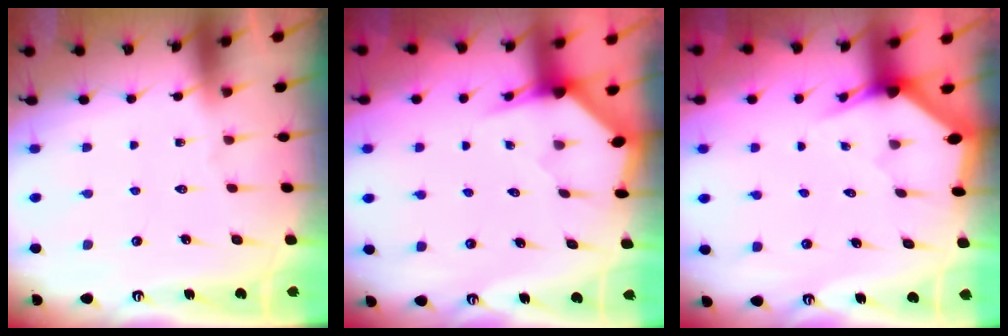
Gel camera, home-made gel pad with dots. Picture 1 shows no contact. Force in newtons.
{"total": 3.1, "press": 3.1, "slide": 0.3}
{"total": 2.9, "press": 2.9, "slide": 0.1}